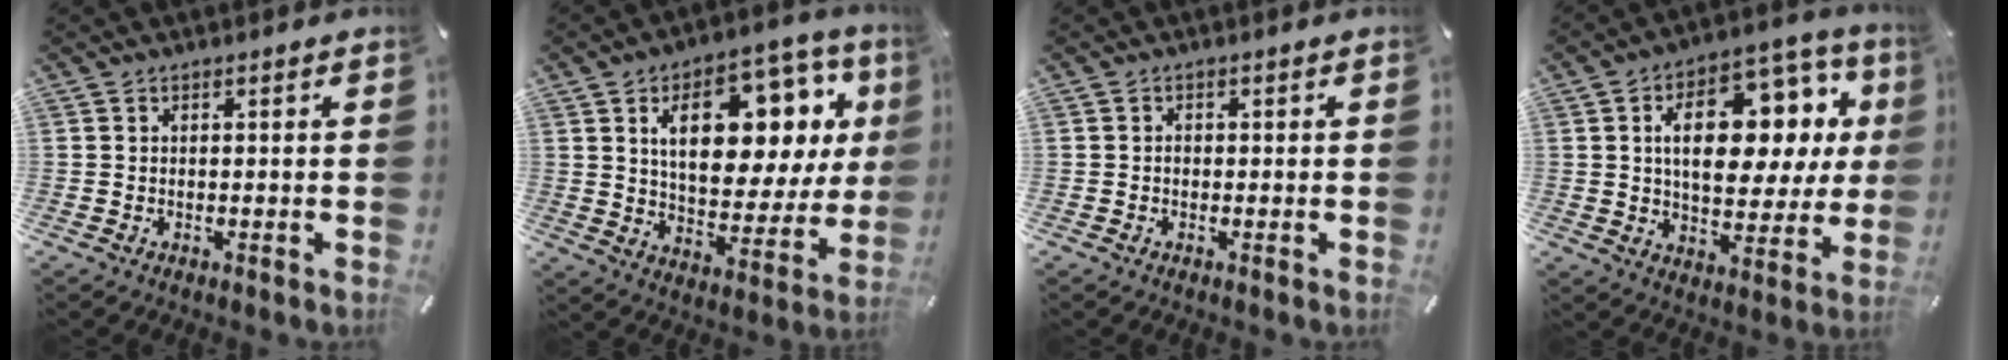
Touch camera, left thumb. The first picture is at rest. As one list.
[{"total": 20.1, "force": [8.3, 11.2, 14.4], "torque": [-0.215, -0.033, 0.137]}, {"total": 0.6, "force": [-0.1, 0.5, 0.4], "torque": [-0.008, 0.001, -0.004]}, {"total": 19.5, "force": [5.5, 11.3, 15.0], "torque": [-0.225, -0.022, 0.088]}]